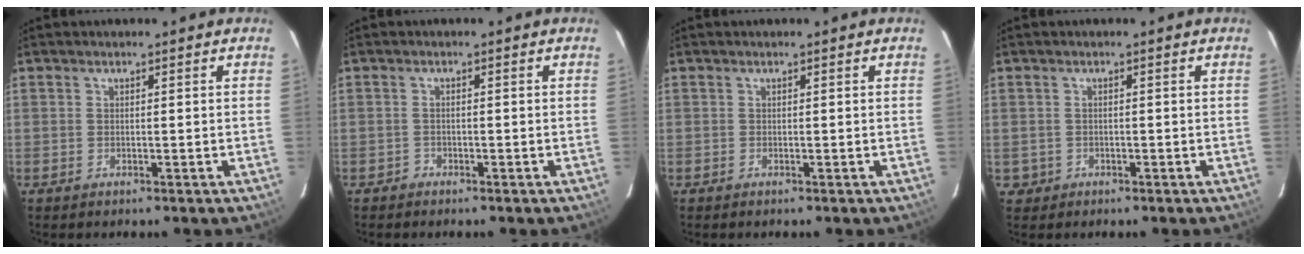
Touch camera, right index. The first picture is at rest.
{"total": 0.9, "force": [-0.8, 0.4, -0.1], "torque": [0.001, 0.005, -0.016]}
{"total": 0.0}
{"total": 2.1, "force": [-0.5, 2.0, 0.1], "torque": [-0.005, 0.005, -0.003]}